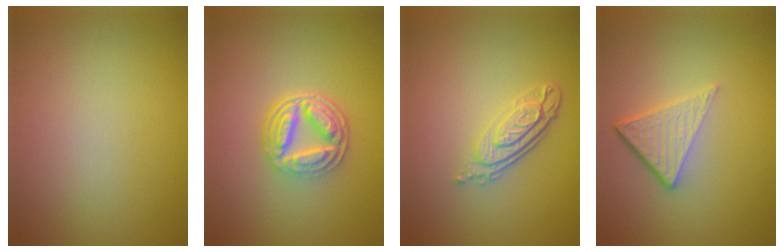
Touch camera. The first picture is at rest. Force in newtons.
{"total": 5.1, "press": 3.7, "slide": 3.4}
{"total": 4.0, "press": 2.9, "slide": 2.7}
{"total": 4.0, "press": 2.7, "slide": 2.9}